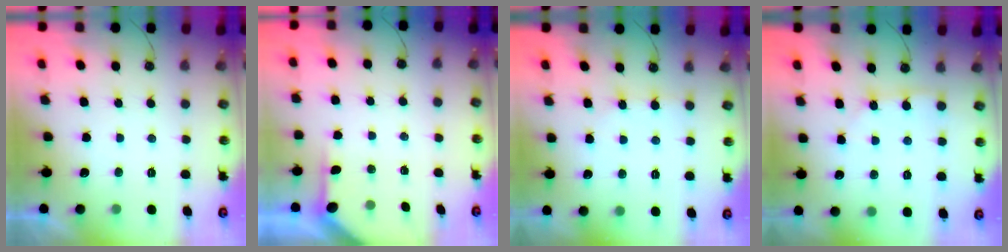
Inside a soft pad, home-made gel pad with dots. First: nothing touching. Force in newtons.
{"total": 2.2, "press": 2.2, "slide": 0.3}
{"total": 2.9, "press": 2.9, "slide": 0.3}
{"total": 2.5, "press": 2.5, "slide": 0.3}